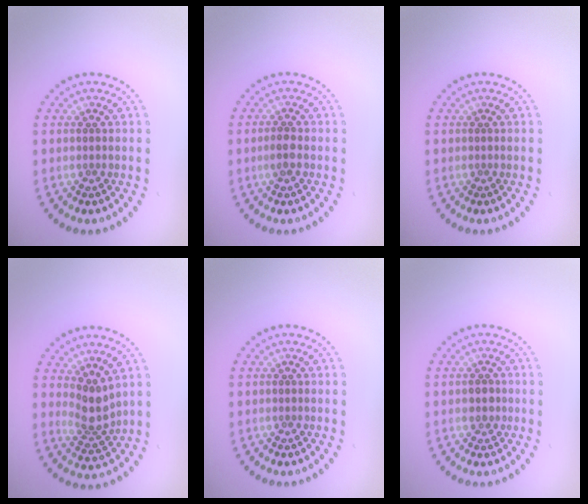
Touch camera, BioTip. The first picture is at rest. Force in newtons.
{"total": 1.5, "press": 1.4, "slide": 0.3}
{"total": 0.0}
{"total": 3.0, "press": 2.2, "slide": 1.9}
{"total": 0.0}
{"total": 1.3, "press": 1.3, "slide": 0.4}